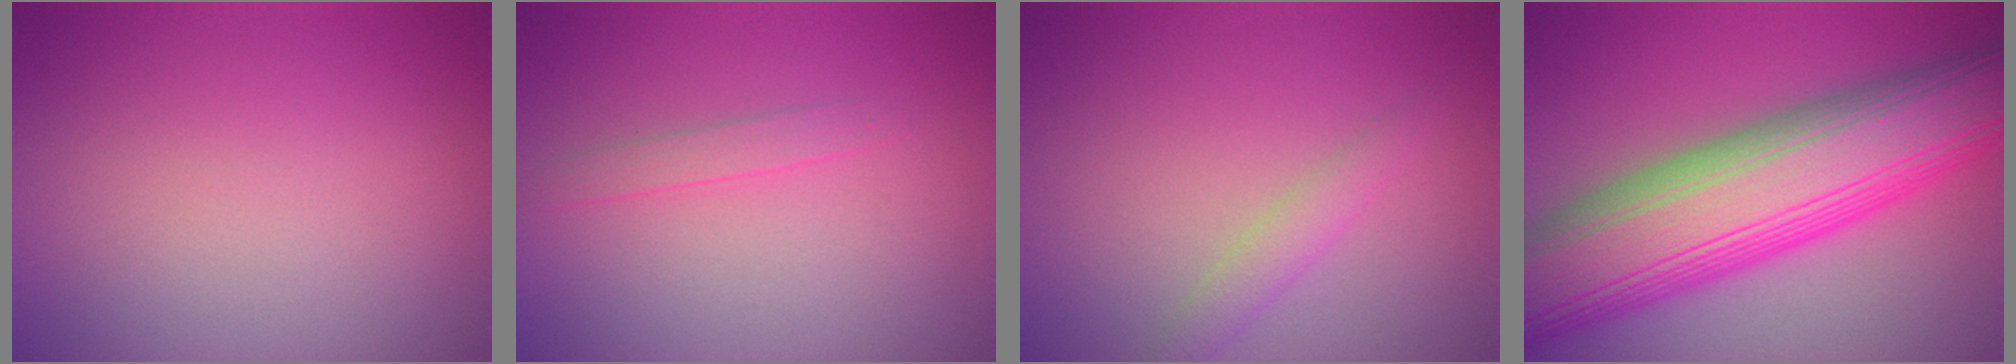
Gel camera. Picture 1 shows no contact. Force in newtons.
{"total": 1.1, "press": 1.1, "slide": 0.2}
{"total": 1.8, "press": 1.8, "slide": 0.0}
{"total": 14.7, "press": 14.7, "slide": 0.5}